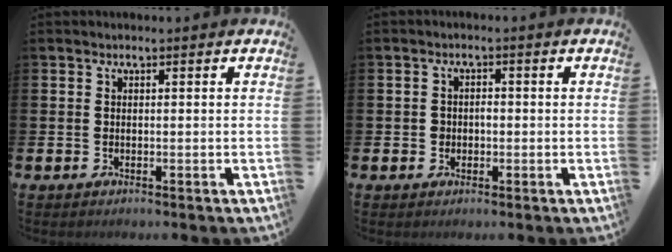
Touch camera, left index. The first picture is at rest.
{"total": 1.5, "force": [-0.2, 1.3, 0.8], "torque": [-0.005, 0.003, -0.010]}